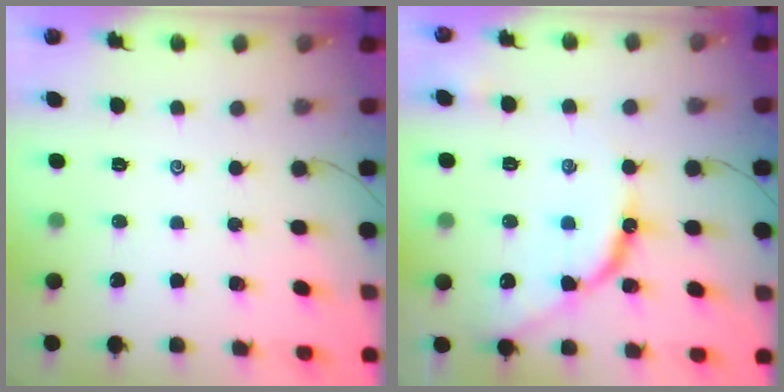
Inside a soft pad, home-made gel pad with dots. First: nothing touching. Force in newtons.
{"total": 9.9, "press": 9.9, "slide": 1.0}